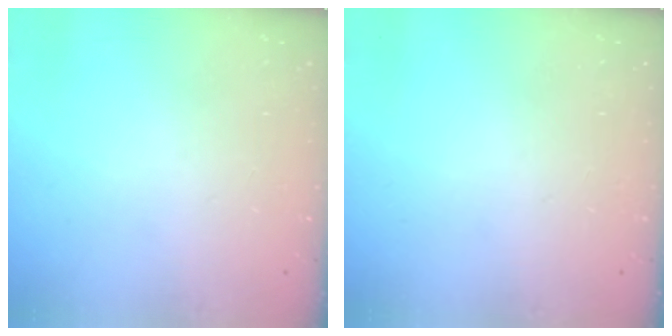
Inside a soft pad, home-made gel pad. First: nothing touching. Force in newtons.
{"total": 0.0}